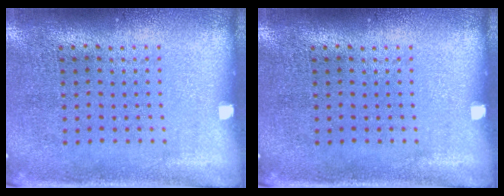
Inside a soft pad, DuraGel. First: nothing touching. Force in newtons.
{"total": 0.0}